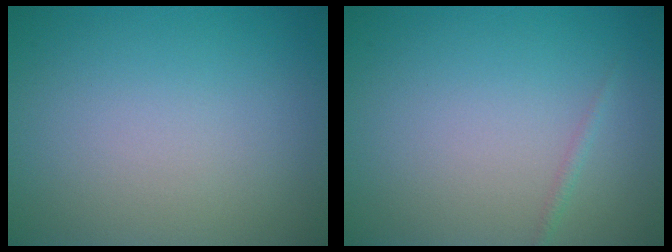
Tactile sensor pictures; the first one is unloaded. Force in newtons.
{"total": 0.6, "press": 0.6, "slide": 0.1}